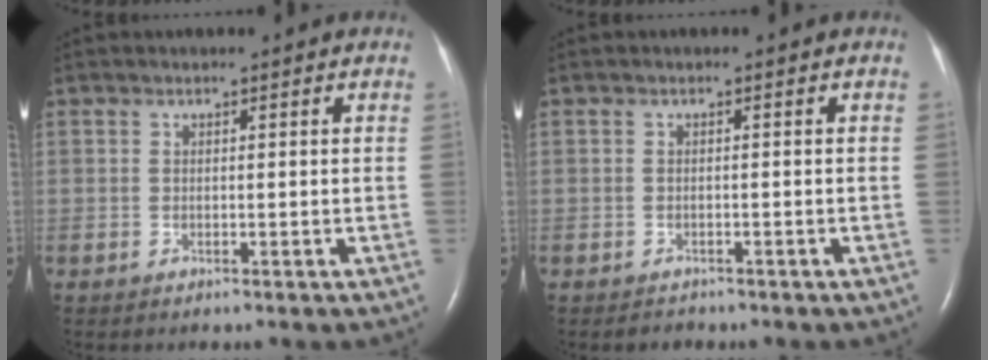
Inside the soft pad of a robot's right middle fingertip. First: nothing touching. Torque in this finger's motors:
{"motor_torque": [0.14, -0.04, -0.05, 0.00]}